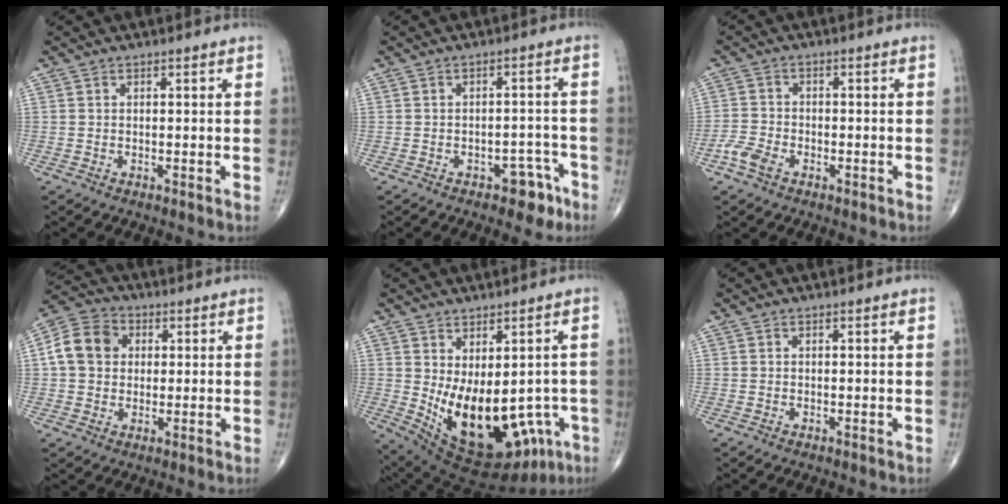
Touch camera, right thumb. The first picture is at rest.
{"total": 5.1, "force": [-3.2, 2.9, 2.7], "torque": [-0.012, 0.034, -0.037]}
{"total": 4.1, "force": [-2.3, 2.5, 2.3], "torque": [-0.052, 0.011, -0.047]}
{"total": 9.5, "force": [1.6, 7.8, 5.2], "torque": [-0.081, 0.016, 0.018]}
{"total": 20.0, "force": [-4.7, 10.9, 16.1], "torque": [-0.232, -0.014, -0.035]}
{"total": 0.0}